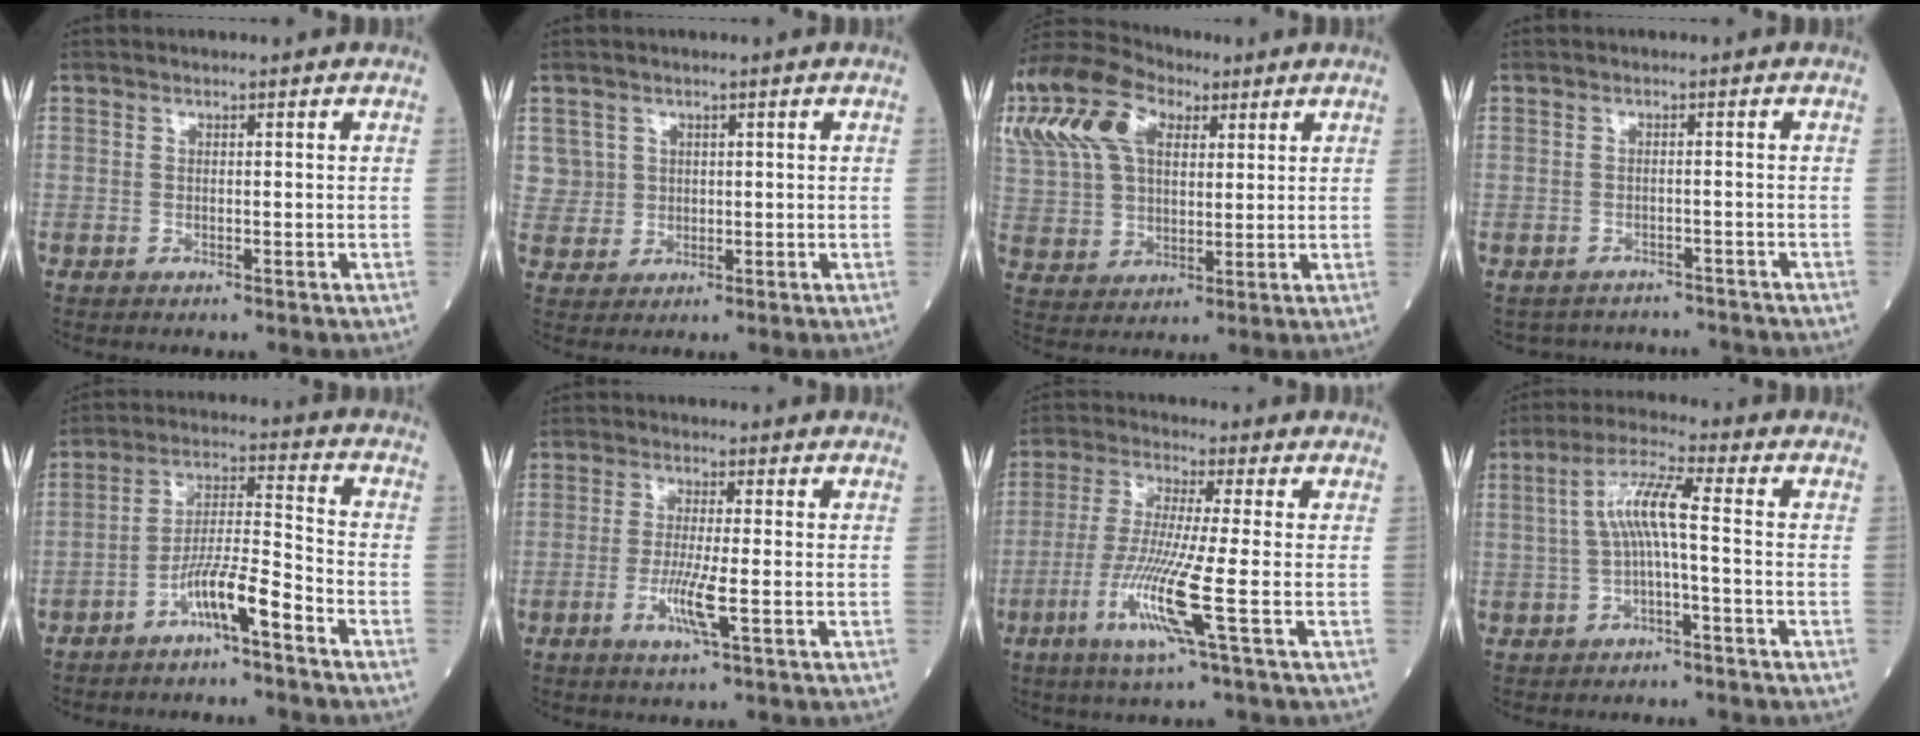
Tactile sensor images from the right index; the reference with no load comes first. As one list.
[{"total": 3.9, "force": [1.6, 3.6, -0.1], "torque": [0.014, 0.005, 0.033]}, {"total": 25.6, "force": [12.5, 16.0, 15.7], "torque": [-0.416, 0.096, 0.235]}, {"total": 6.4, "force": [-6.0, 2.1, -0.3], "torque": [0.003, 0.021, -0.070]}, {"total": 7.6, "force": [-4.9, 0.1, 5.8], "torque": [-0.113, 0.009, -0.092]}, {"total": 5.0, "force": [-1.6, -0.2, 4.7], "torque": [-0.096, -0.012, -0.031]}, {"total": 10.8, "force": [-3.3, 0.9, 10.3], "torque": [-0.206, -0.019, -0.061]}, {"total": 6.6, "force": [-0.2, 0.5, 6.6], "torque": [-0.132, 0.023, -0.005]}]